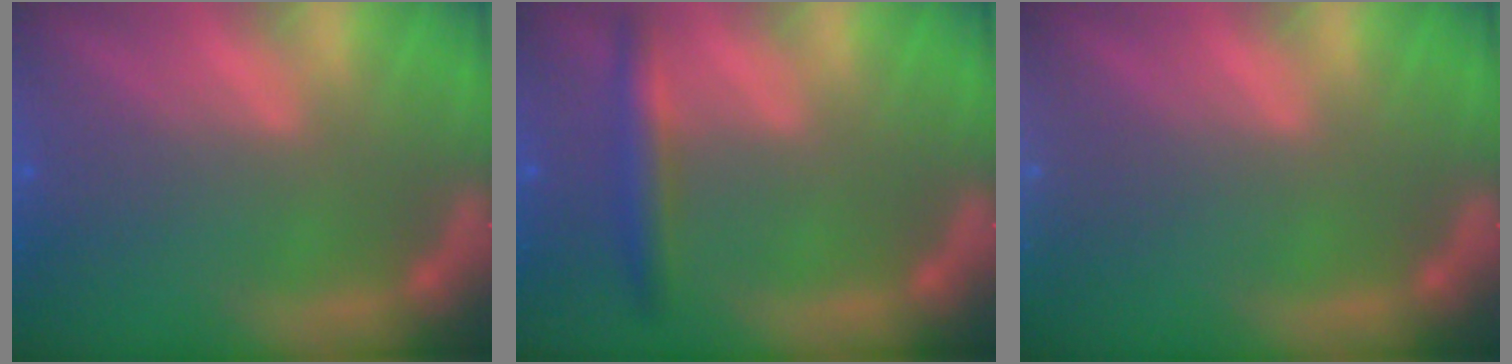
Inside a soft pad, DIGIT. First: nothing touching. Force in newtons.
{"total": 3.0}
{"total": 3.5}